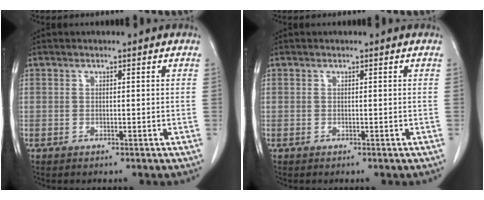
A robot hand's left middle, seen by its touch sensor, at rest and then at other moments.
{"total": 0.0}